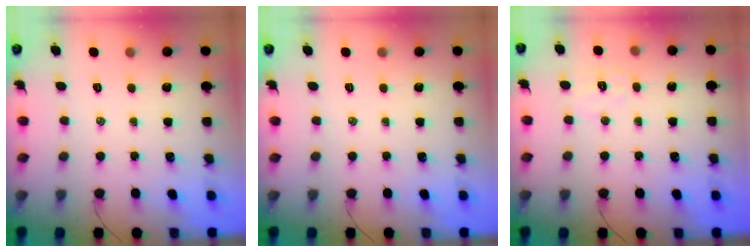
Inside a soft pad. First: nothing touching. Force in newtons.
{"total": 0.0}
{"total": 5.3, "press": 5.1, "slide": 1.0}